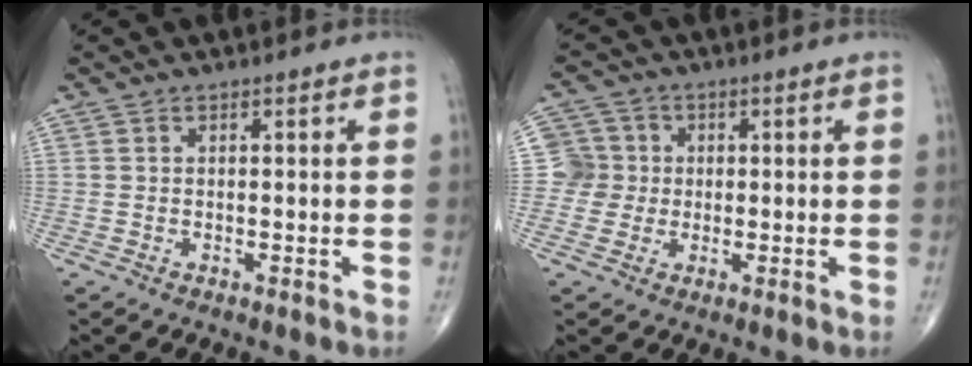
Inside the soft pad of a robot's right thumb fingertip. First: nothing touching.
{"total": 5.4, "force": [0.0, 5.4, 0.1], "torque": [0.033, 0.011, -0.009]}